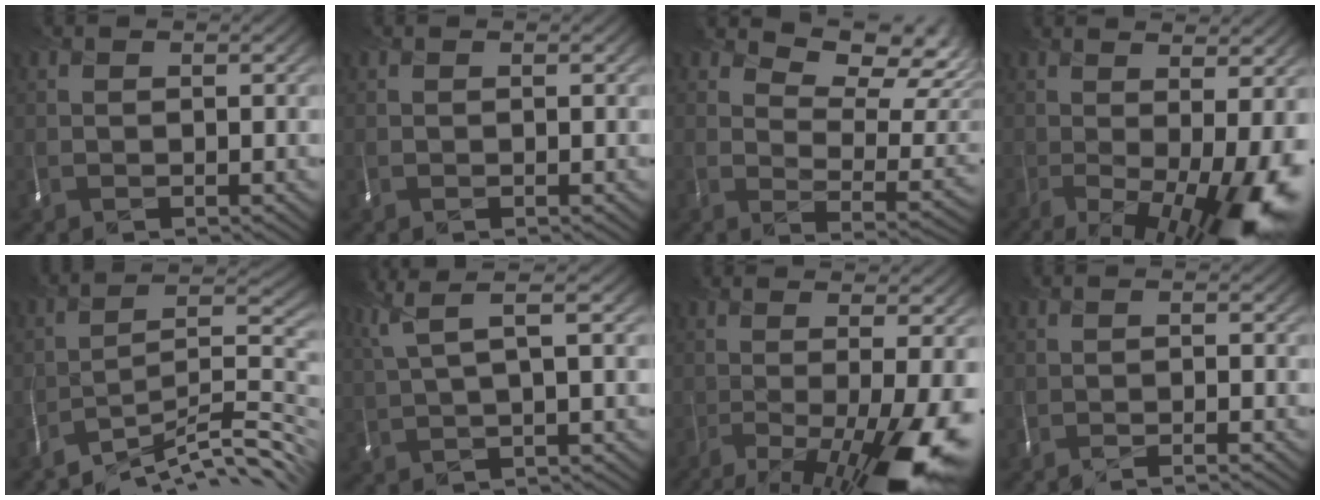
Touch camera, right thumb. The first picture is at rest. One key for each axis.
{"total": 0.0}
{"total": 9.6, "fx": 7.0, "fy": 3.4, "fz": 5.7, "tx": -0.087, "ty": -0.009, "tz": 0.095}
{"total": 15.2, "fx": -4.6, "fy": 4.6, "fz": 13.8, "tx": -0.158, "ty": -0.022, "tz": -0.056}
{"total": 10.4, "fx": -8.7, "fy": 1.0, "fz": 5.6, "tx": -0.068, "ty": 0.006, "tz": -0.159}
{"total": 4.0, "fx": 2.1, "fy": 0.1, "fz": 3.4, "tx": -0.067, "ty": 0.016, "tz": 0.046}
{"total": 14.5, "fx": -6.4, "fy": 3.5, "fz": 12.5, "tx": -0.164, "ty": -0.029, "tz": -0.092}
{"total": 2.1, "fx": -1.9, "fy": -0.8, "fz": 0.2, "tx": 0.016, "ty": -0.012, "tz": -0.051}